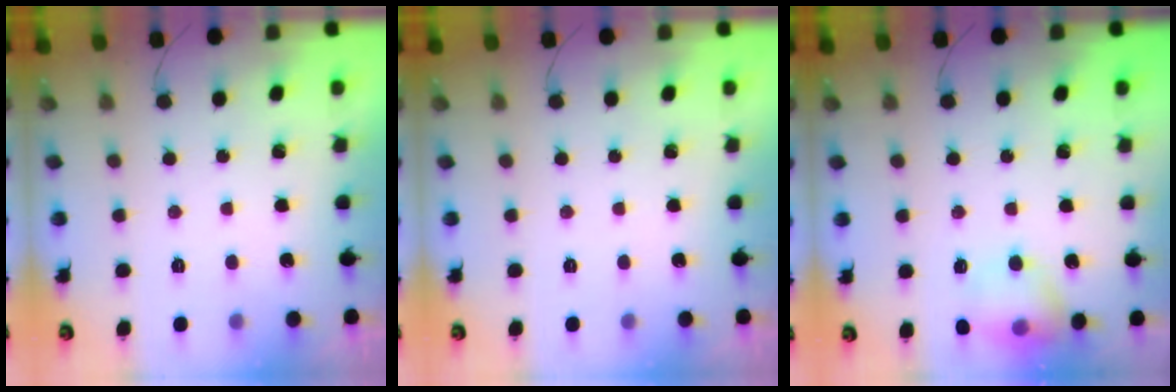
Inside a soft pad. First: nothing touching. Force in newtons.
{"total": 0.0}
{"total": 12.8, "press": 12.7, "slide": 1.5}